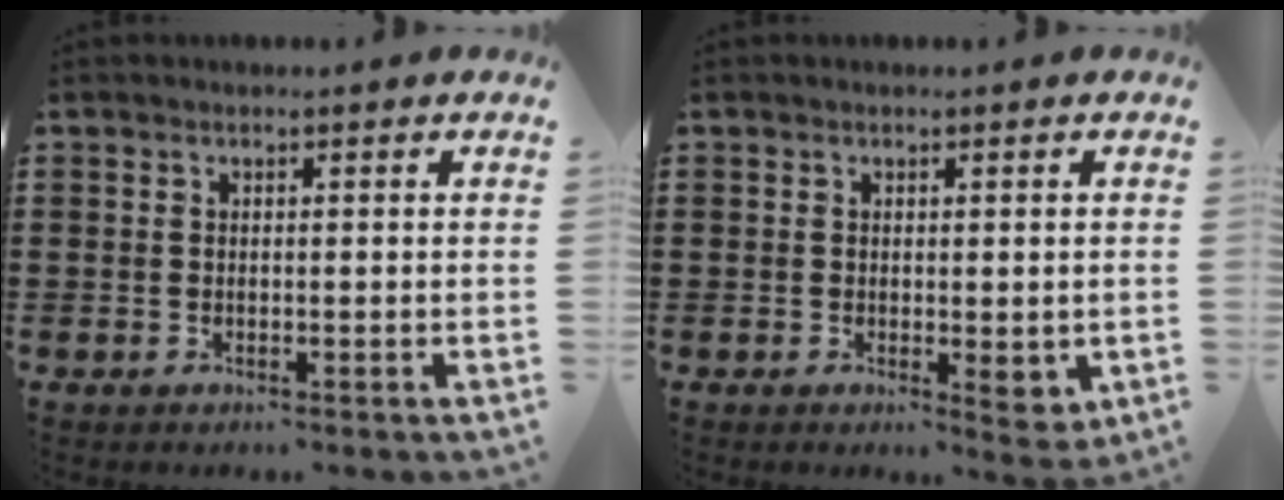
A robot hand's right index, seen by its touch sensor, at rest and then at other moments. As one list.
[{"total": 2.6, "force": [-0.4, 1.0, 2.3], "torque": [-0.039, 0.000, -0.005]}]